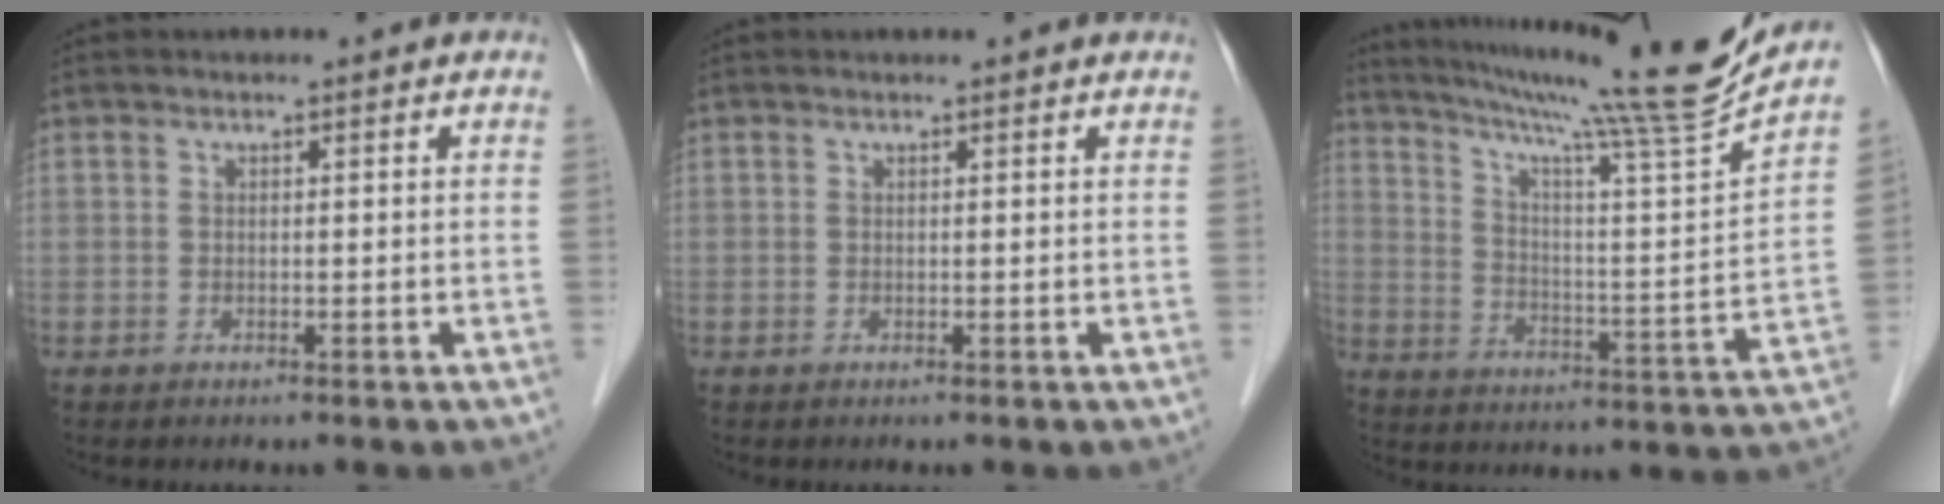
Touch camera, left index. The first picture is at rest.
{"total": 1.5, "force": [1.5, 0.1, 0.3], "torque": [-0.011, 0.009, 0.015]}
{"total": 22.9, "force": [20.0, -2.9, 10.8], "torque": [-0.182, -0.049, 0.286]}